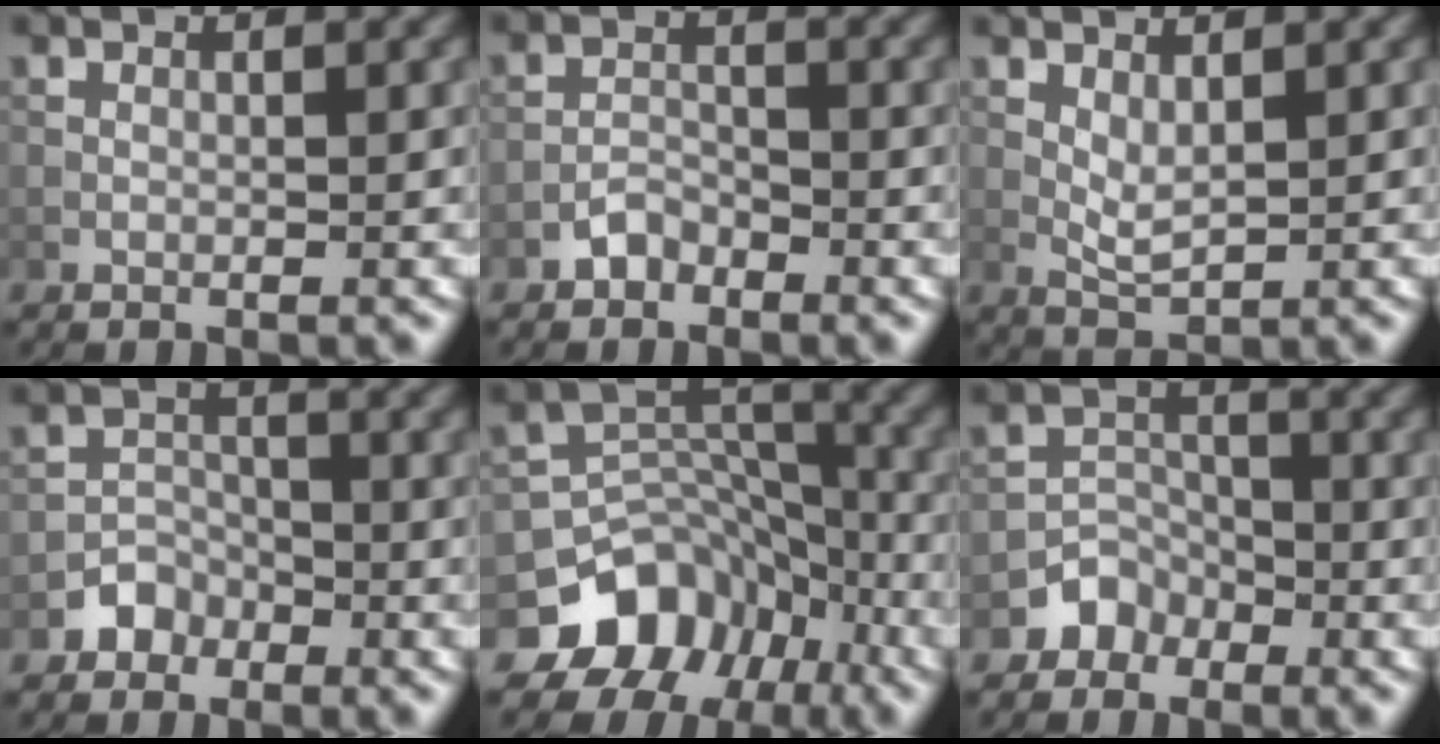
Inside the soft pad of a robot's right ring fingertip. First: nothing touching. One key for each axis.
{"total": 1.7, "fx": -1.3, "fy": 0.9, "fz": 0.5, "tx": -0.006, "ty": 0.008, "tz": -0.027}
{"total": 1.9, "fx": 0.8, "fy": 0.7, "fz": 1.6, "tx": -0.039, "ty": -0.001, "tz": 0.019}
{"total": 2.1, "fx": -1.4, "fy": 1.6, "fz": 0.2, "tx": 0.007, "ty": 0.011, "tz": -0.028}
{"total": 9.9, "fx": -6.2, "fy": 7.5, "fz": 2.1, "tx": -0.029, "ty": 0.018, "tz": -0.109}
{"total": 2.4, "fx": -1.7, "fy": 1.7, "fz": 0.1, "tx": 0.010, "ty": 0.010, "tz": -0.032}